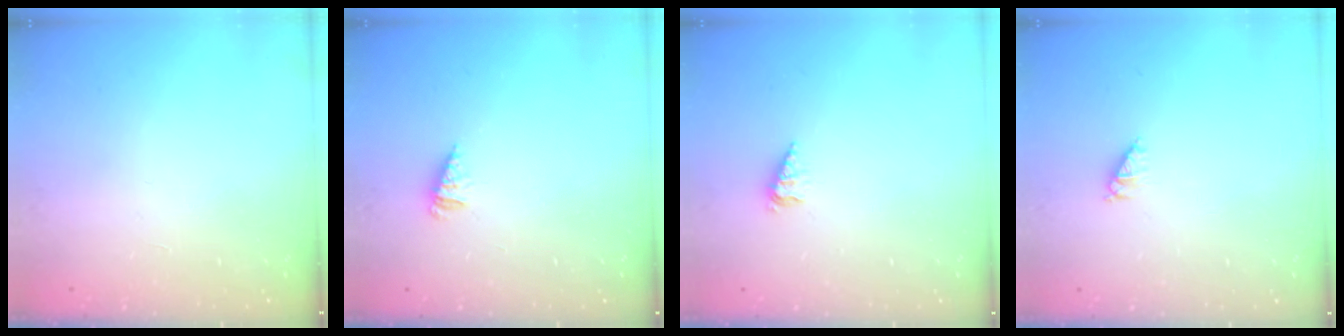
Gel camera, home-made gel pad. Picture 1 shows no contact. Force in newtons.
{"total": 1.5, "press": 1.5, "slide": 0.2}
{"total": 2.3, "press": 2.2, "slide": 0.3}
{"total": 2.8, "press": 2.8, "slide": 0.5}